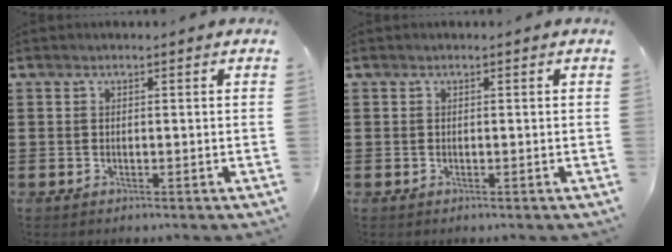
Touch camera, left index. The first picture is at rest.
{"total": 0.0}